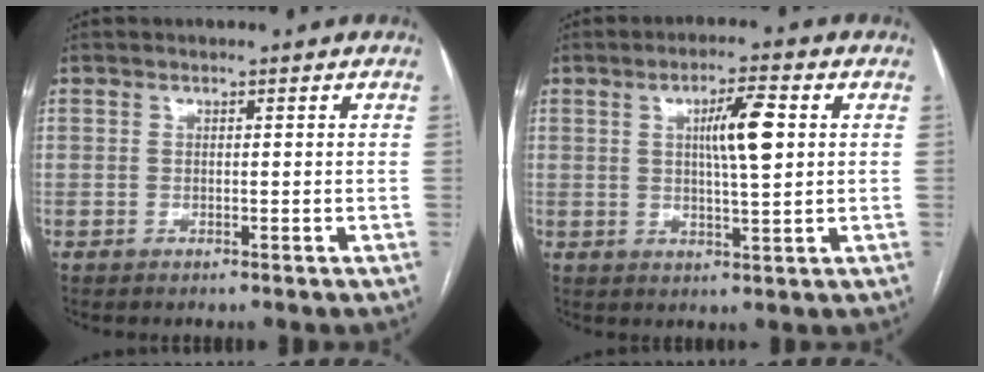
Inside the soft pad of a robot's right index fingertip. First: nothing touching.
{"total": 6.9, "force": [1.6, 0.8, 6.7], "torque": [-0.113, 0.006, 0.027]}